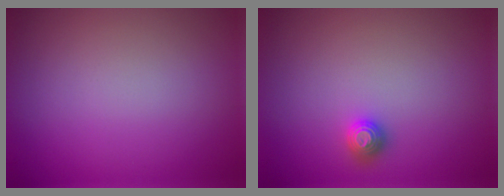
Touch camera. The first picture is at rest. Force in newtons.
{"total": 1.3, "press": 1.2, "slide": 0.3}